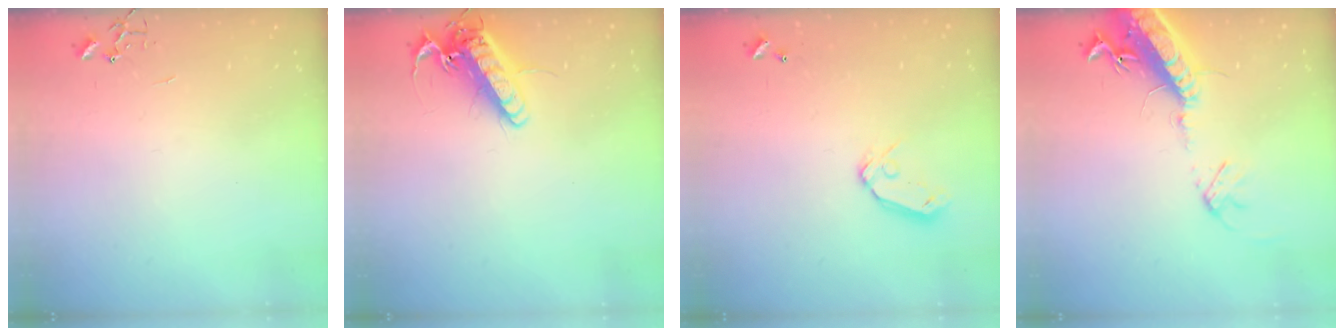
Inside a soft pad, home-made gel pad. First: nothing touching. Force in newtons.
{"total": 15.7, "press": 15.5, "slide": 2.4}
{"total": 8.0, "press": 8.0, "slide": 1.0}
{"total": 17.8, "press": 17.3, "slide": 4.1}